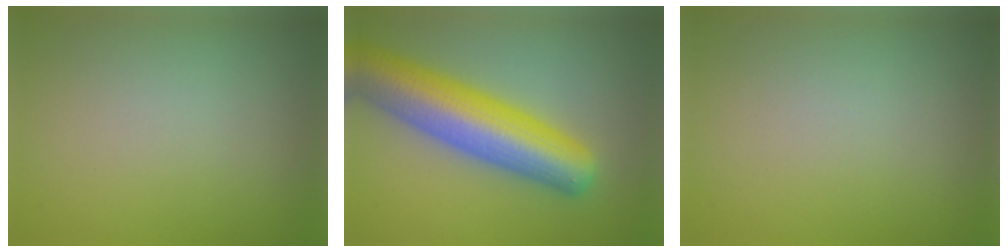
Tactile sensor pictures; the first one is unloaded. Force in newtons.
{"total": 9.8, "press": 9.8, "slide": 0.3}
{"total": 0.0}